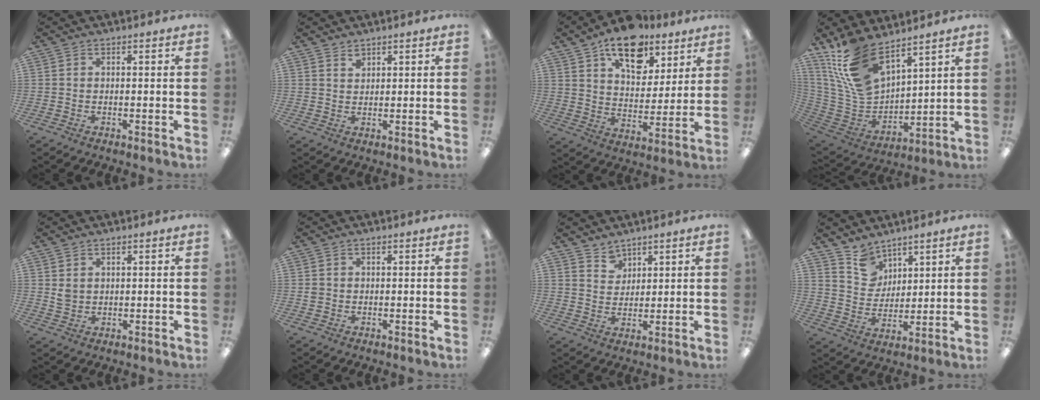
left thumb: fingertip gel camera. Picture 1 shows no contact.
{"total": 1.9, "force": [1.7, 0.8, 0.2], "torque": [0.003, -0.007, 0.031]}
{"total": 16.5, "force": [10.9, 9.0, 8.6], "torque": [-0.118, -0.057, 0.190]}
{"total": 16.4, "force": [11.7, 7.4, 8.8], "torque": [-0.226, -0.056, 0.221]}
{"total": 2.5, "force": [1.2, 1.9, 1.1], "torque": [-0.015, 0.000, 0.020]}
{"total": 0.9, "force": [0.0, 0.9, 0.2], "torque": [-0.005, 0.005, -0.001]}
{"total": 4.0, "force": [3.4, 2.2, -0.1], "torque": [-0.002, -0.017, 0.064]}
{"total": 8.2, "force": [6.5, 5.0, 0.8], "torque": [-0.035, -0.035, 0.128]}